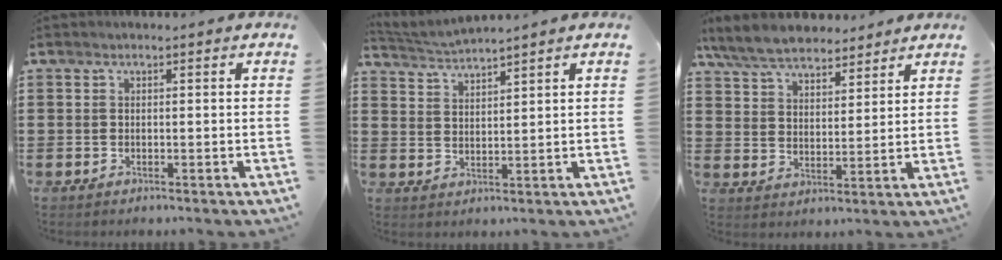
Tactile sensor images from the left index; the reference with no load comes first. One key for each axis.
{"total": 2.7, "fx": 2.6, "fy": -0.5, "fz": 0.2, "tx": -0.014, "ty": -0.011, "tz": 0.048}
{"total": 7.5, "fx": 6.7, "fy": 2.3, "fz": 2.5, "tx": -0.075, "ty": -0.013, "tz": 0.124}